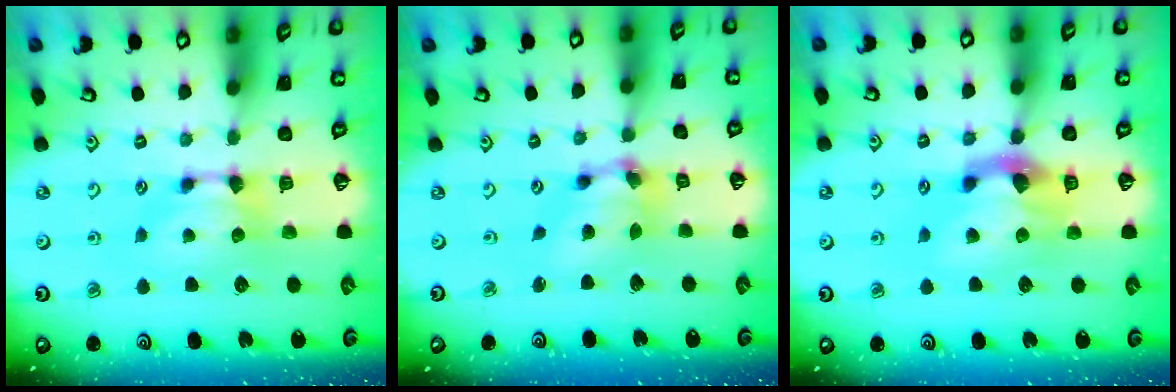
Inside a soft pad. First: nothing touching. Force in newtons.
{"total": 6.8, "press": 6.5, "slide": 2.0}
{"total": 4.5, "press": 4.1, "slide": 2.0}